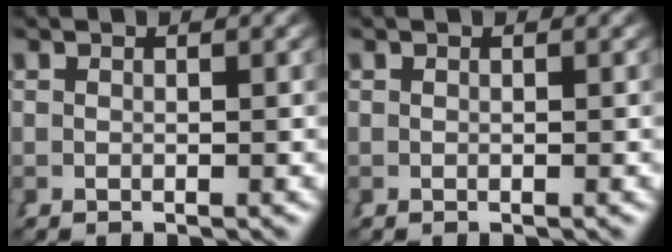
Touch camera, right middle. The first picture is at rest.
{"total": 0.0}